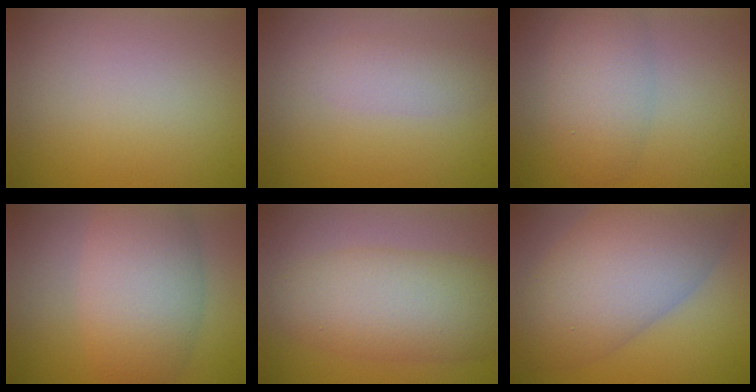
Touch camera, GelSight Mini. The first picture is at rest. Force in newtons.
{"total": 2.1, "press": 2.1, "slide": 0.1}
{"total": 4.3, "press": 4.2, "slide": 0.2}
{"total": 7.3, "press": 7.3, "slide": 0.3}
{"total": 7.6, "press": 7.6, "slide": 0.1}
{"total": 10.3, "press": 10.3, "slide": 0.4}